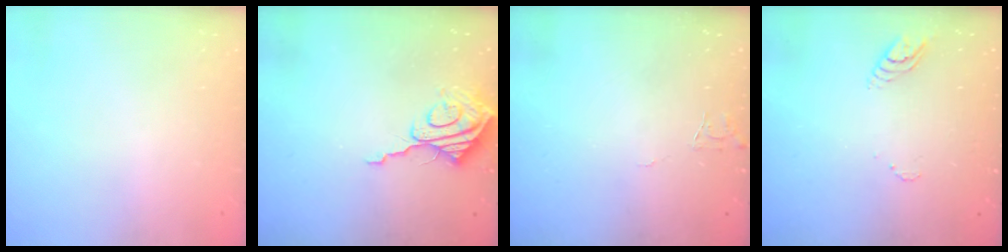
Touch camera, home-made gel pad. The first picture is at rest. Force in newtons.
{"total": 9.0, "press": 9.0, "slide": 0.8}
{"total": 4.0, "press": 4.0, "slide": 0.4}
{"total": 3.9, "press": 3.9, "slide": 0.4}